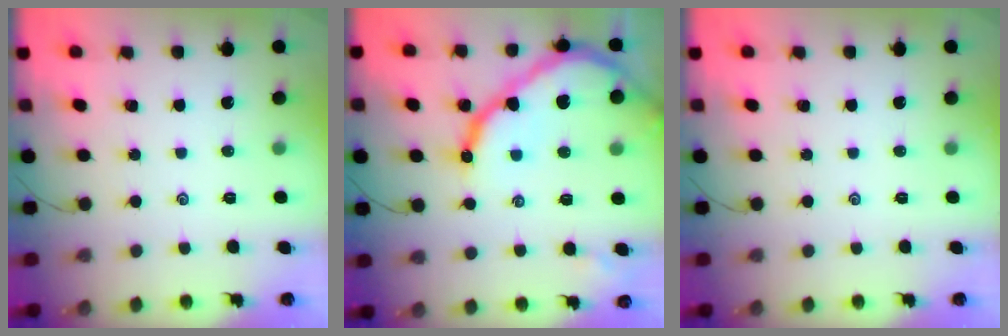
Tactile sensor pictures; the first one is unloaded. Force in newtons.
{"total": 19.8, "press": 19.7, "slide": 1.8}
{"total": 0.0}